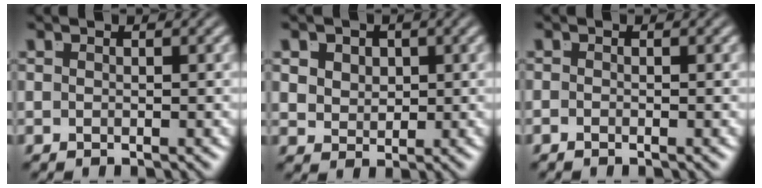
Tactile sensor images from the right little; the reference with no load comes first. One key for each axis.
{"total": 3.1, "fx": 1.1, "fy": 2.5, "fz": 1.5, "tx": -0.032, "ty": -0.015, "tz": 0.029}
{"total": 0.7, "fx": -0.7, "fy": -0.3, "fz": 0.2, "tx": 0.001, "ty": -0.004, "tz": -0.011}